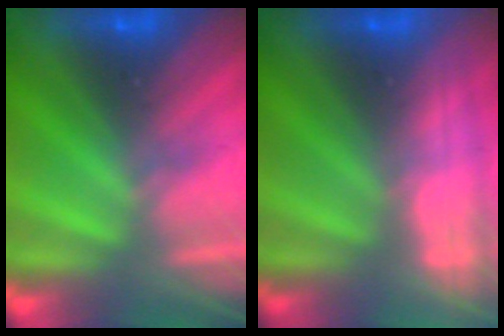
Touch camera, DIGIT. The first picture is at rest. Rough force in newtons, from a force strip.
{"total": 2.9}